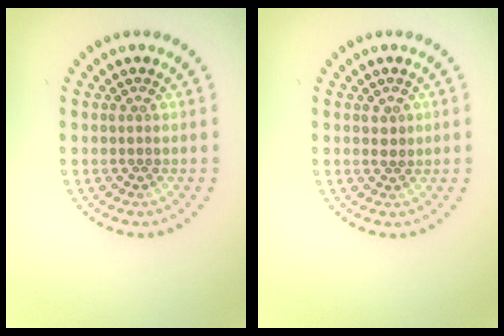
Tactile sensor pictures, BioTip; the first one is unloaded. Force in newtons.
{"total": 1.0, "press": 0.9, "slide": 0.4}